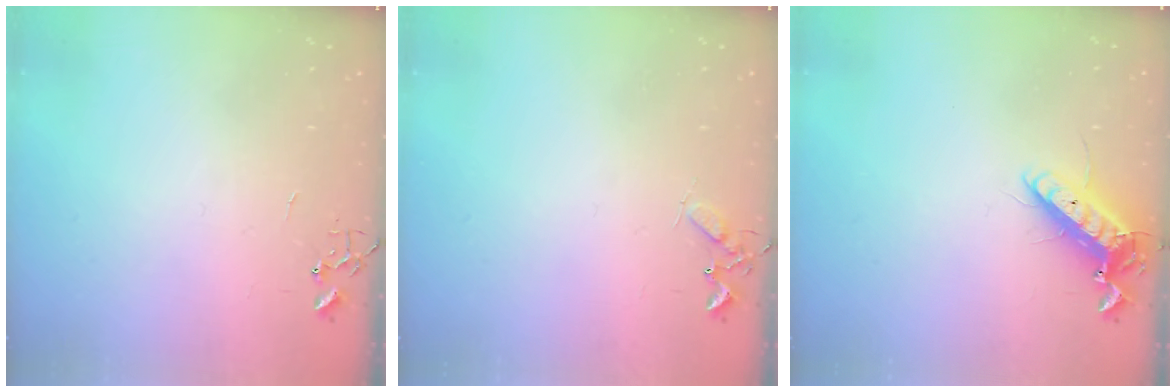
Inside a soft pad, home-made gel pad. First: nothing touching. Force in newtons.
{"total": 4.6, "press": 4.6, "slide": 0.6}
{"total": 13.1, "press": 13.0, "slide": 2.3}